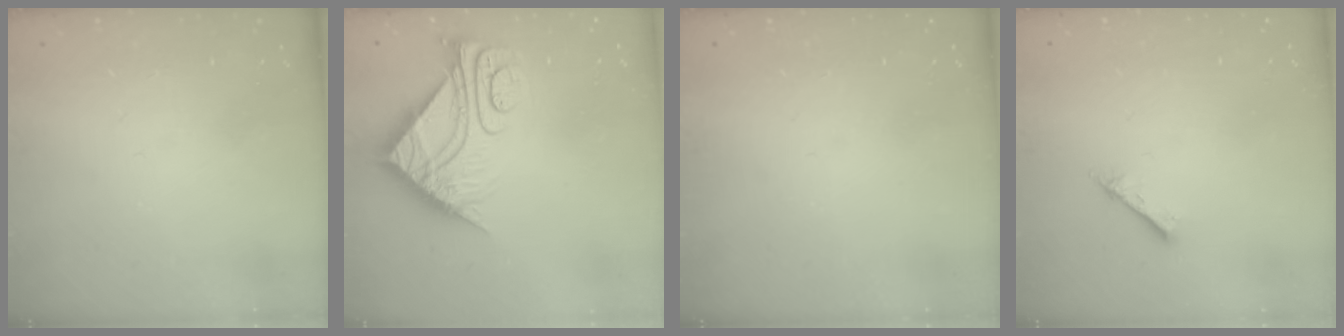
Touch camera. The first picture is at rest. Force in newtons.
{"total": 9.9, "press": 9.9, "slide": 0.9}
{"total": 0.0}
{"total": 2.4, "press": 2.4, "slide": 0.3}